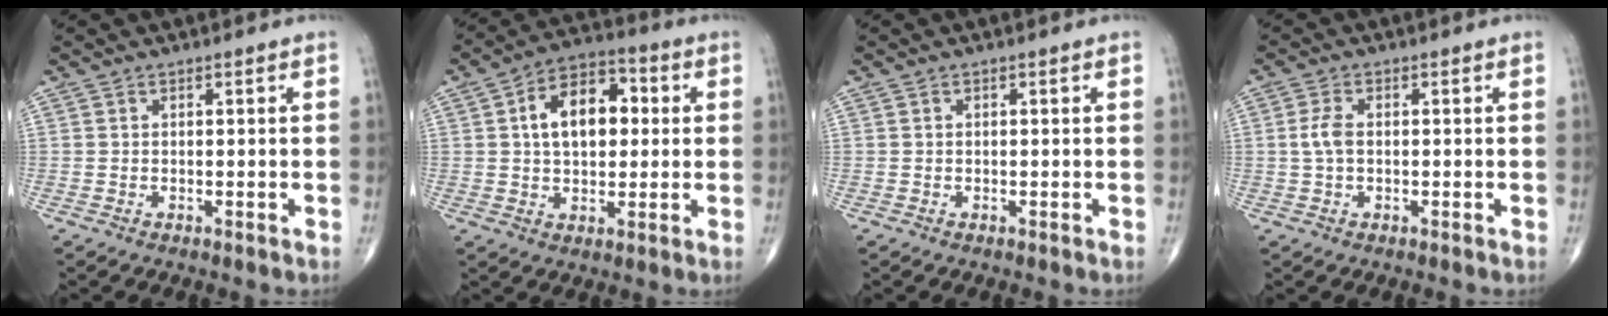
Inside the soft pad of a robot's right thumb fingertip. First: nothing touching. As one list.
[{"total": 12.9, "force": [2.1, 8.0, 10.0], "torque": [-0.135, 0.019, 0.026]}, {"total": 0.0}, {"total": 3.3, "force": [0.0, 1.9, 2.8], "torque": [-0.064, 0.006, -0.003]}]